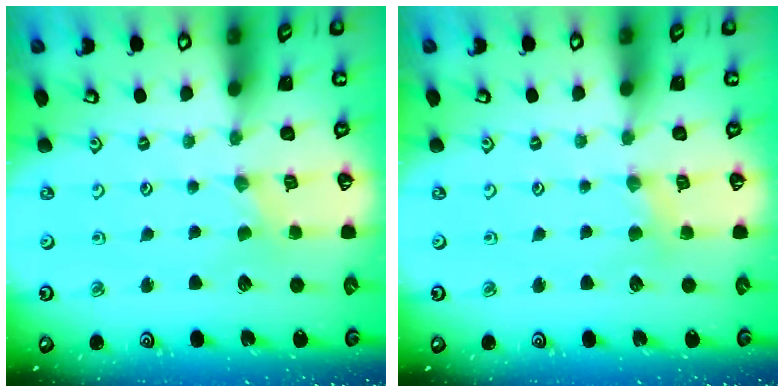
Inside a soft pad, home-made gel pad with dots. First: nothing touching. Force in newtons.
{"total": 2.9, "press": 2.9, "slide": 0.4}